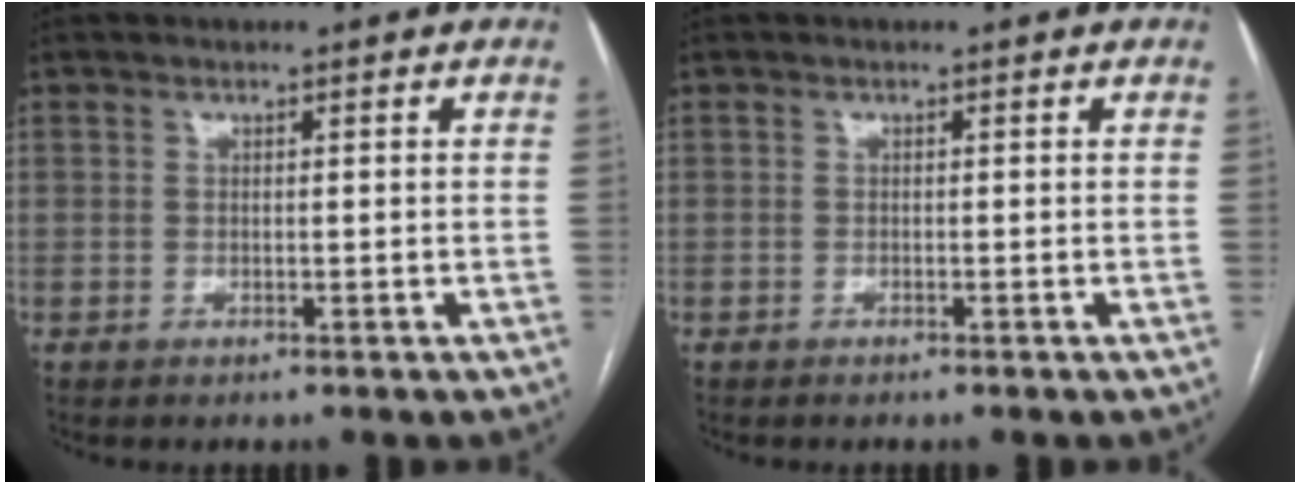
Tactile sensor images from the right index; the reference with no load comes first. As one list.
[{"total": 0.0}]